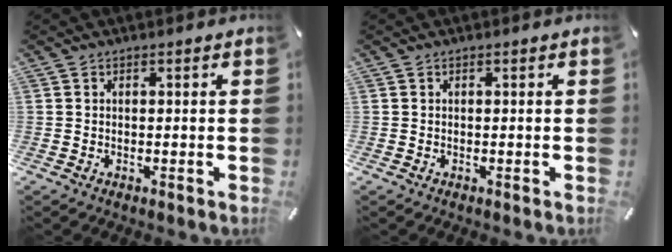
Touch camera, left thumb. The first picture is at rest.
{"total": 0.0}